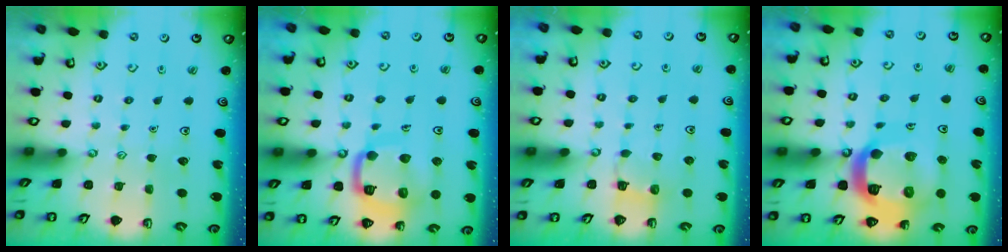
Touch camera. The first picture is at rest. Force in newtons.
{"total": 15.4, "press": 15.3, "slide": 1.6}
{"total": 3.9, "press": 3.9, "slide": 0.3}
{"total": 22.0, "press": 21.8, "slide": 2.4}